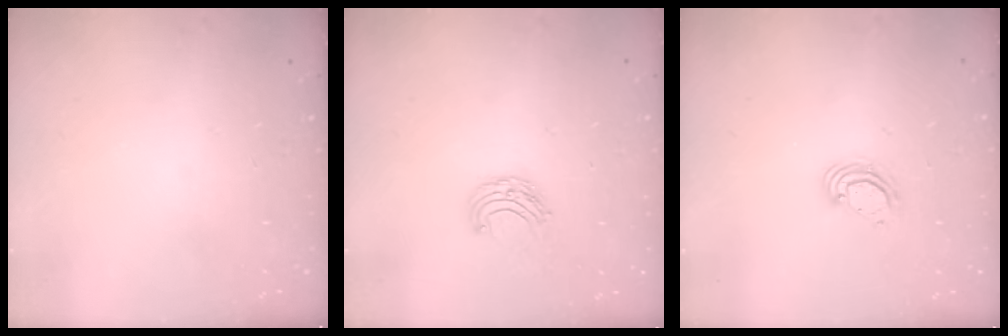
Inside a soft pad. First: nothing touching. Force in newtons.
{"total": 6.5, "press": 6.5, "slide": 0.6}
{"total": 4.8, "press": 4.8, "slide": 0.3}